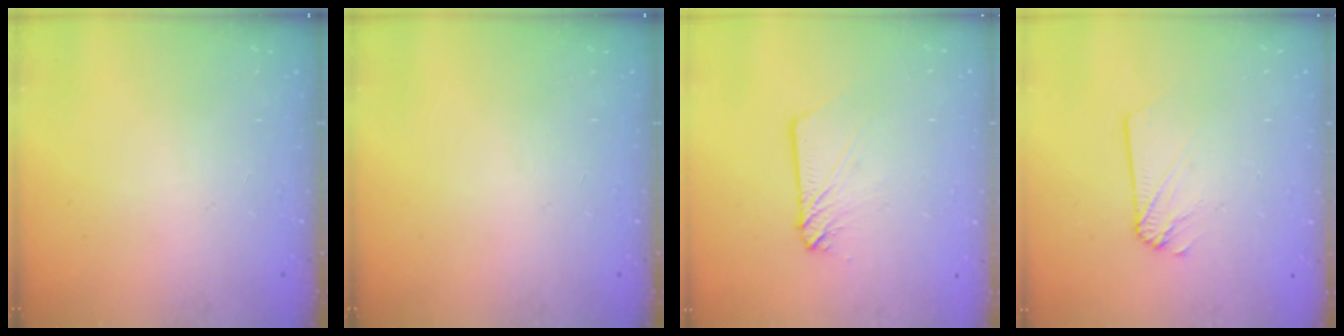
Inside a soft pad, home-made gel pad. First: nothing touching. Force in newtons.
{"total": 0.0}
{"total": 3.2, "press": 3.2, "slide": 0.2}
{"total": 2.8, "press": 2.8, "slide": 0.3}